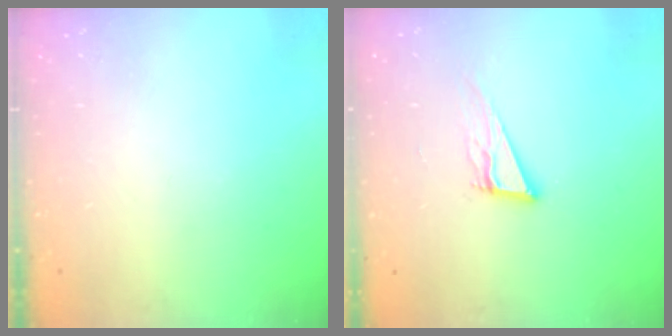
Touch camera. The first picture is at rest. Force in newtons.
{"total": 9.2, "press": 8.4, "slide": 3.5}